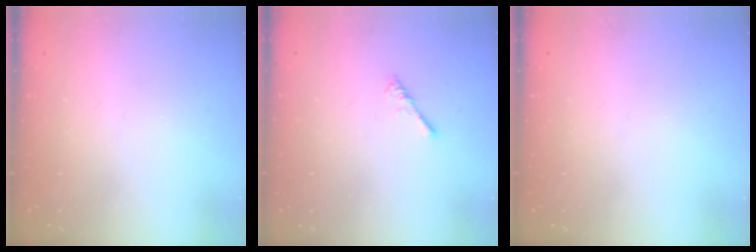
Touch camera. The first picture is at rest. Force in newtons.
{"total": 0.9, "press": 0.9, "slide": 0.3}
{"total": 0.0}